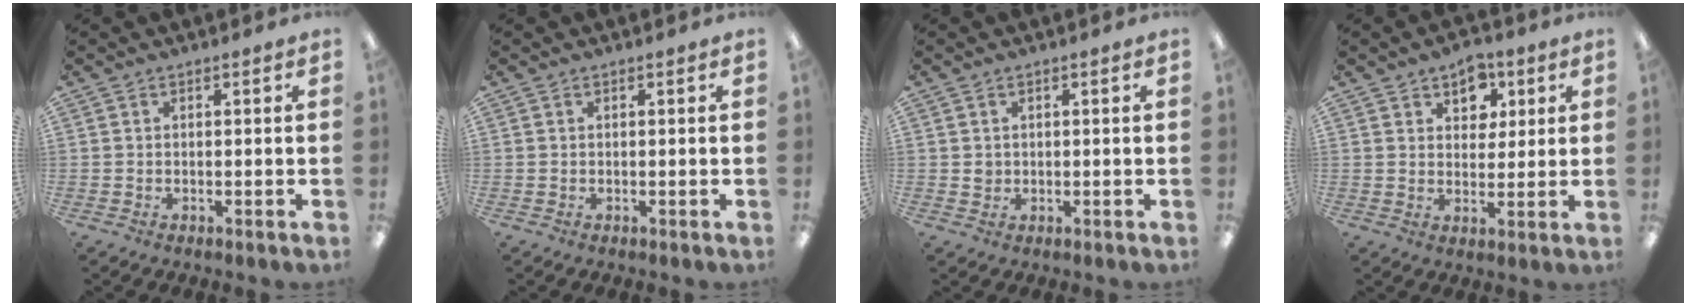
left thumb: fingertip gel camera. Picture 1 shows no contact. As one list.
[{"total": 0.0}, {"total": 1.5, "force": [0.5, 1.4, 0.3], "torque": [-0.008, 0.003, 0.009]}, {"total": 7.1, "force": [4.4, 5.1, 2.3], "torque": [-0.028, -0.015, 0.075]}]